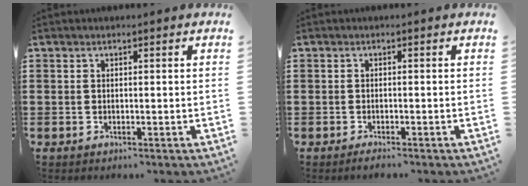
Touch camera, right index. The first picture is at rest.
{"total": 1.0, "force": [-0.9, 0.1, 0.2], "torque": [-0.006, 0.000, -0.018]}